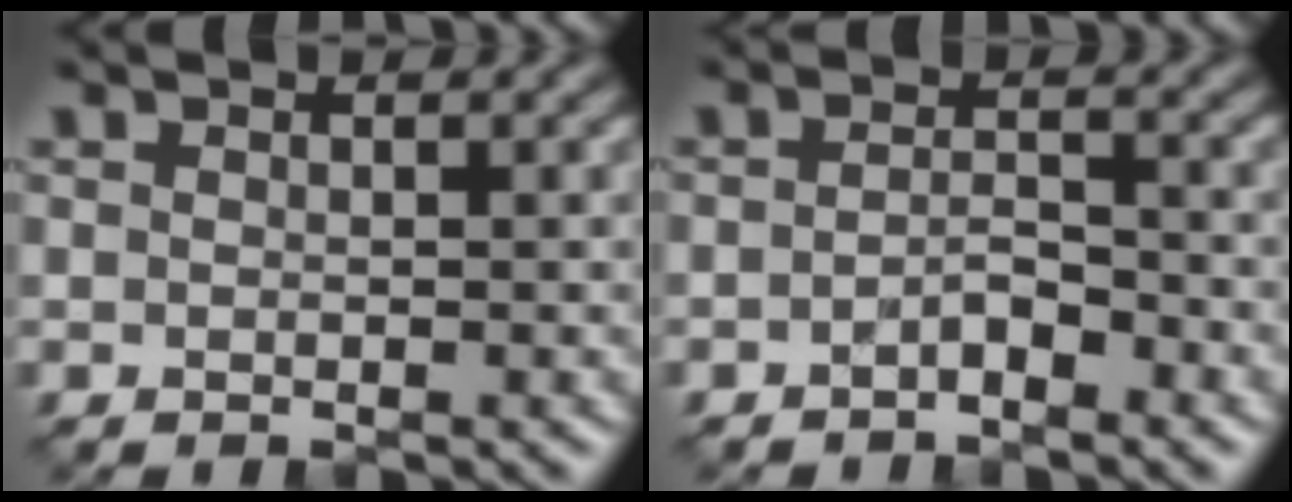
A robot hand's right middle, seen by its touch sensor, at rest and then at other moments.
{"total": 1.6, "force": [-1.1, 0.6, 1.1], "torque": [-0.021, 0.004, -0.022]}